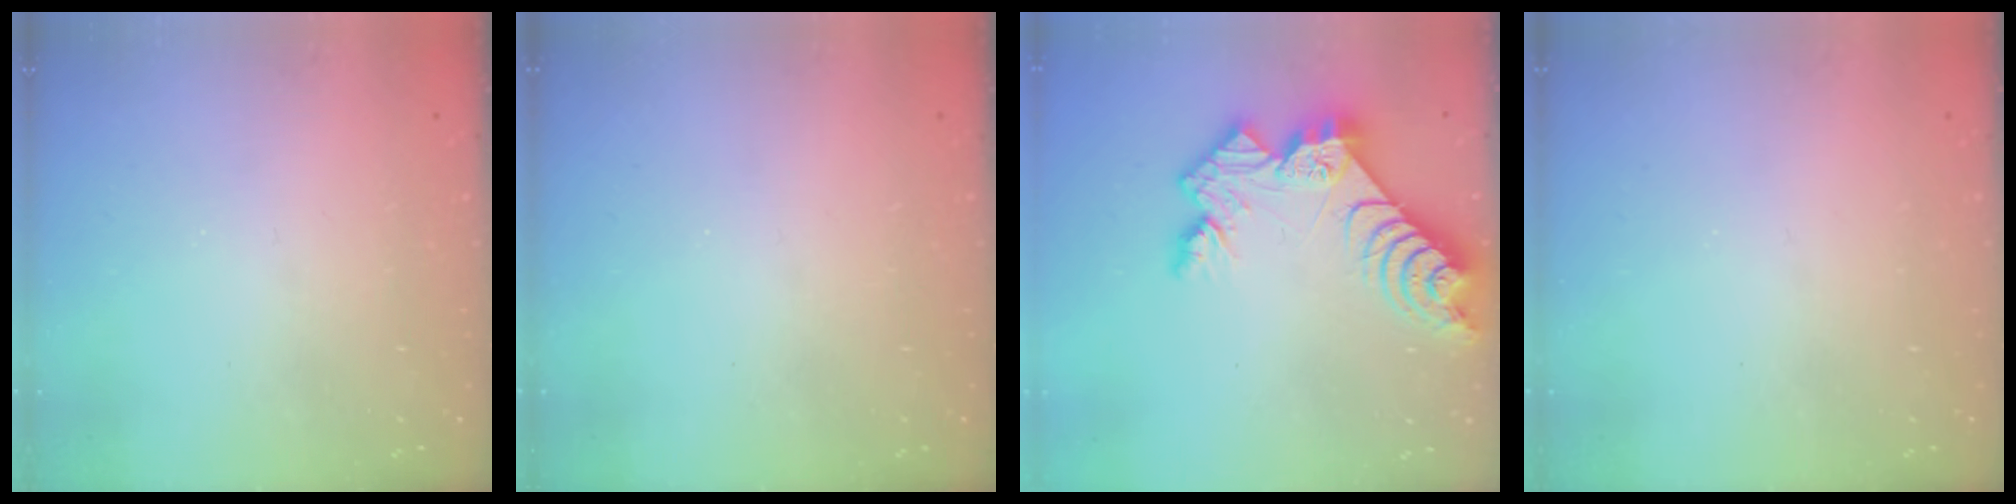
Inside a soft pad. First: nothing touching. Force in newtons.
{"total": 0.0}
{"total": 11.2, "press": 11.2, "slide": 0.8}
{"total": 0.0}